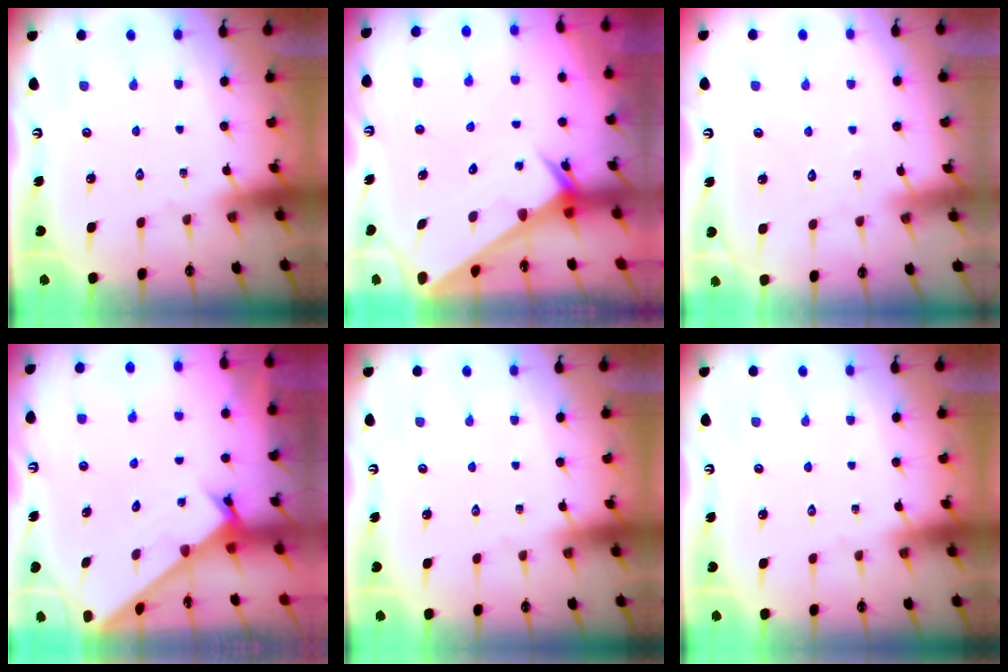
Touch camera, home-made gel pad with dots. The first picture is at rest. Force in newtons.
{"total": 2.7, "press": 2.7, "slide": 0.1}
{"total": 5.5, "press": 5.4, "slide": 0.5}
{"total": 1.7, "press": 1.7, "slide": 0.1}
{"total": 0.0}
{"total": 0.0}